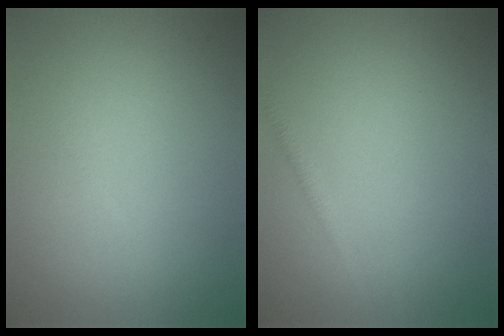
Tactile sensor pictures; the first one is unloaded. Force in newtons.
{"total": 1.1, "press": 1.1, "slide": 0.0}